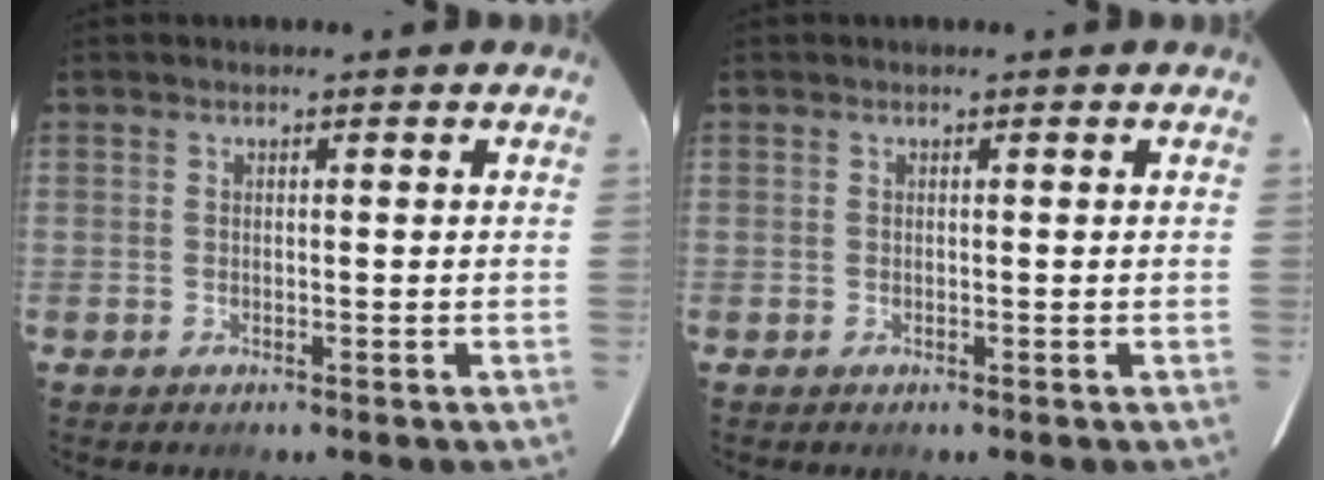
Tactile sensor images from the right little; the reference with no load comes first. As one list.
[{"total": 0.0}]